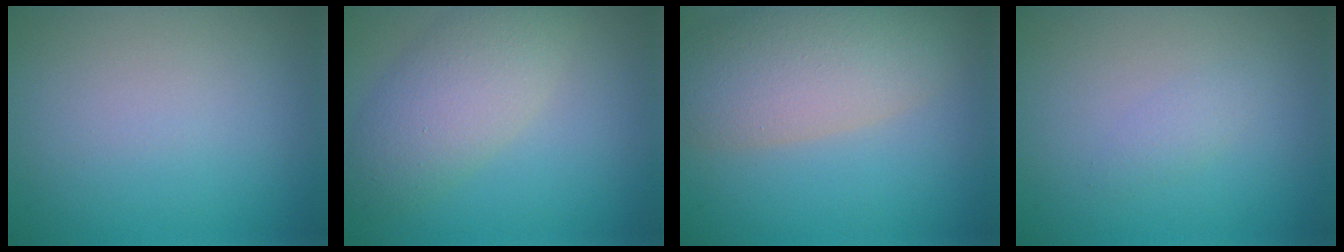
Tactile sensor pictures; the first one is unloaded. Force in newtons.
{"total": 4.9, "press": 4.9, "slide": 0.4}
{"total": 6.8, "press": 6.8, "slide": 0.7}
{"total": 0.9, "press": 0.9, "slide": 0.0}